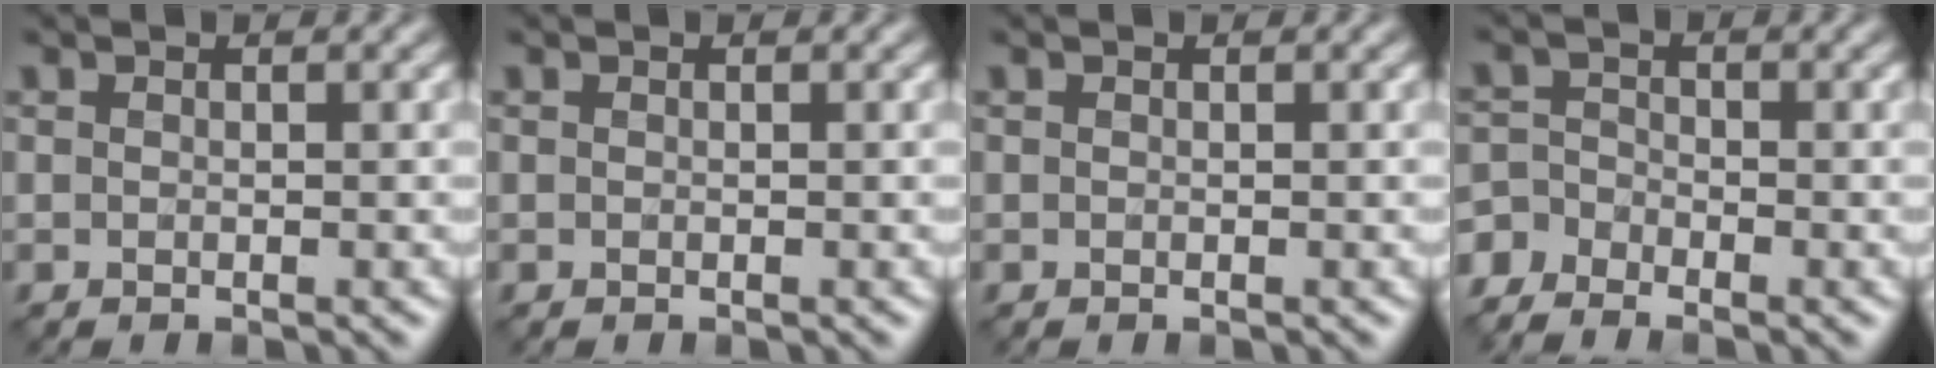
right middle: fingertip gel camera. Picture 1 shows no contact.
{"total": 0.0}
{"total": 0.0}
{"total": 3.1, "force": [-2.7, 1.3, 0.7], "torque": [-0.014, -0.006, -0.055]}